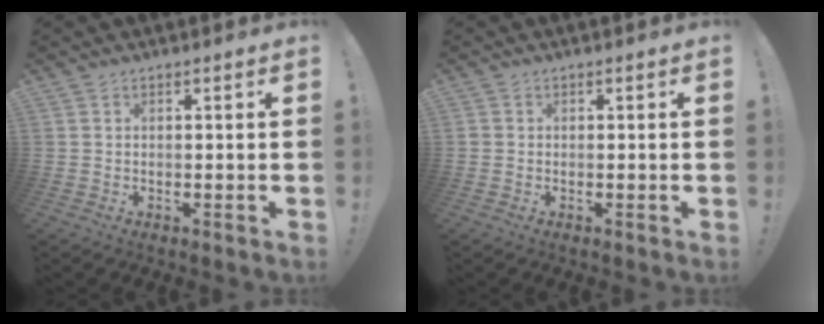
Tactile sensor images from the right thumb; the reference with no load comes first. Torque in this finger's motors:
{"motor_torque": [-0.10, 0.11, 0.24, -0.10, -0.03]}